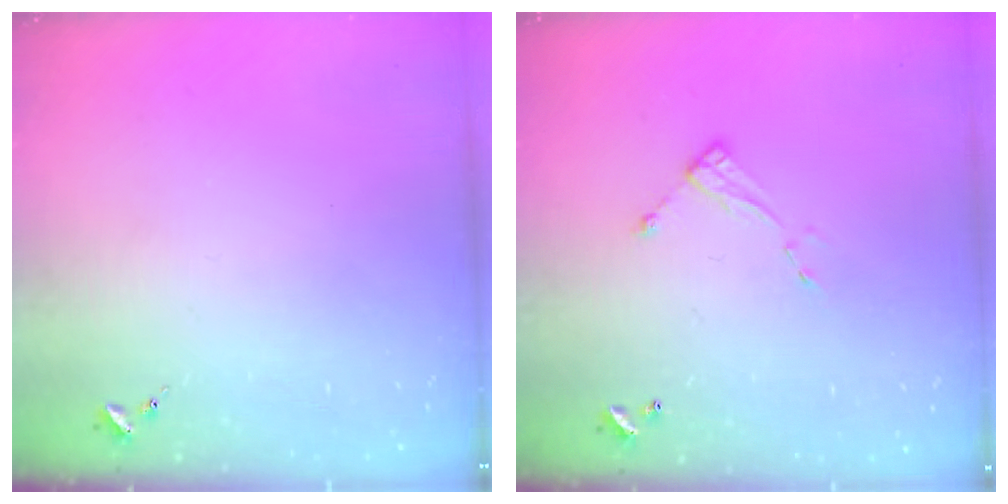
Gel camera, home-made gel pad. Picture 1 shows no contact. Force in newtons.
{"total": 6.1, "press": 6.1, "slide": 0.2}